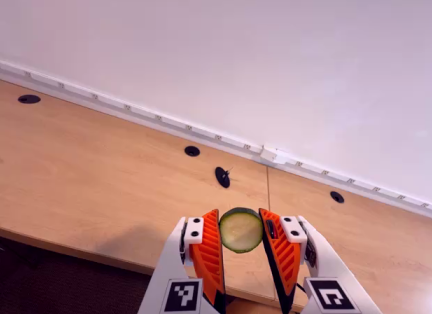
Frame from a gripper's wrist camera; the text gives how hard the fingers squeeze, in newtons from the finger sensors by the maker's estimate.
{"total": 10.4, "left": 10.4, "right": 10.5}